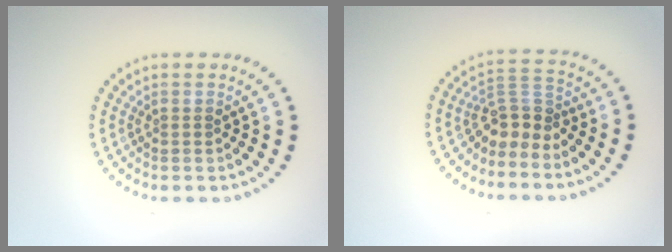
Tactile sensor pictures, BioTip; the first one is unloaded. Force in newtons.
{"total": 3.0, "press": 2.2, "slide": 2.0}